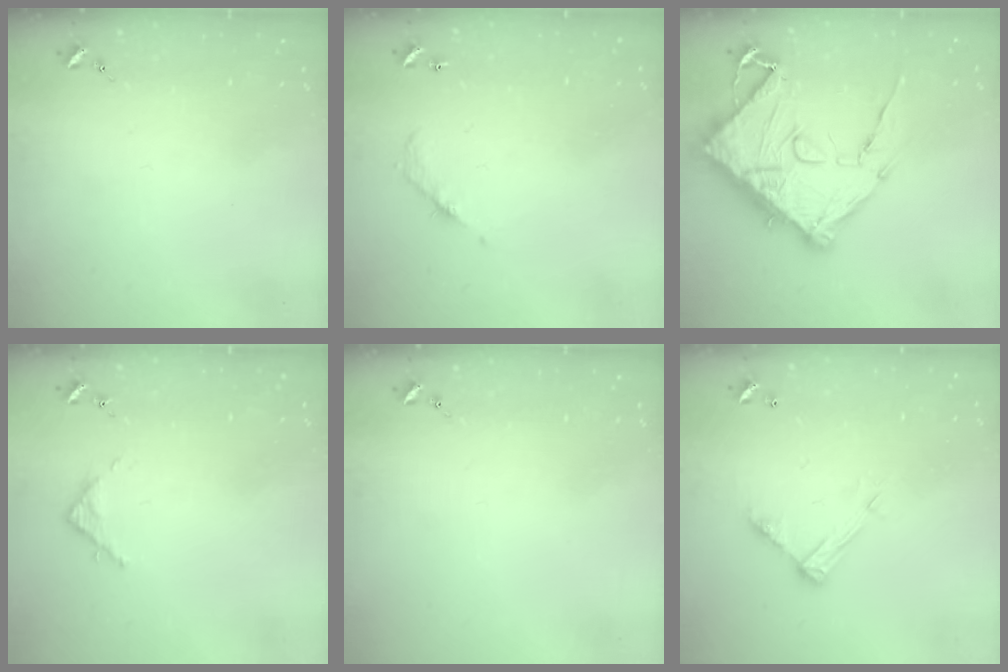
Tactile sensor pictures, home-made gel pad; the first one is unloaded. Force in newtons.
{"total": 5.8, "press": 5.8, "slide": 0.2}
{"total": 20.9, "press": 20.8, "slide": 2.3}
{"total": 2.8, "press": 2.8, "slide": 0.4}
{"total": 0.0}
{"total": 9.2, "press": 9.2, "slide": 0.1}